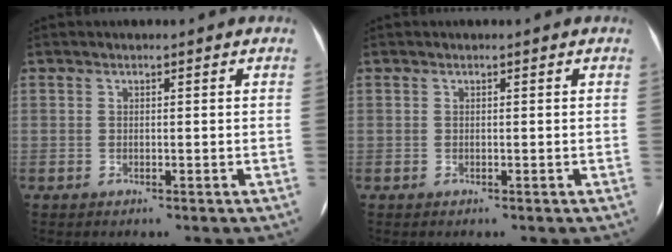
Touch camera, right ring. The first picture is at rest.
{"total": 0.0}